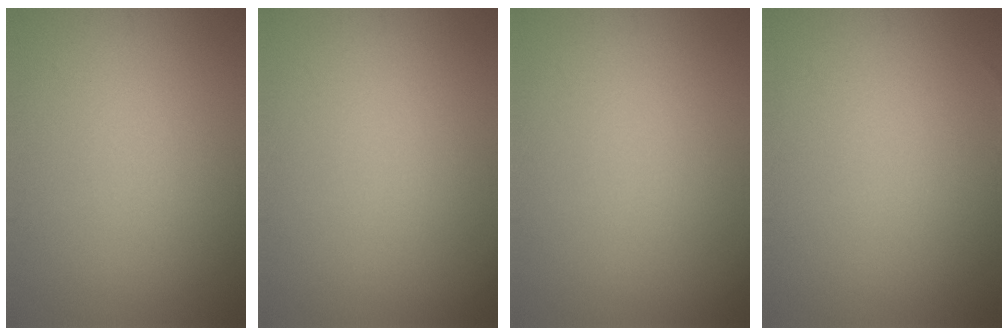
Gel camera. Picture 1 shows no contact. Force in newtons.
{"total": 0.6, "press": 0.6, "slide": 0.1}
{"total": 0.6, "press": 0.6, "slide": 0.1}
{"total": 0.0}